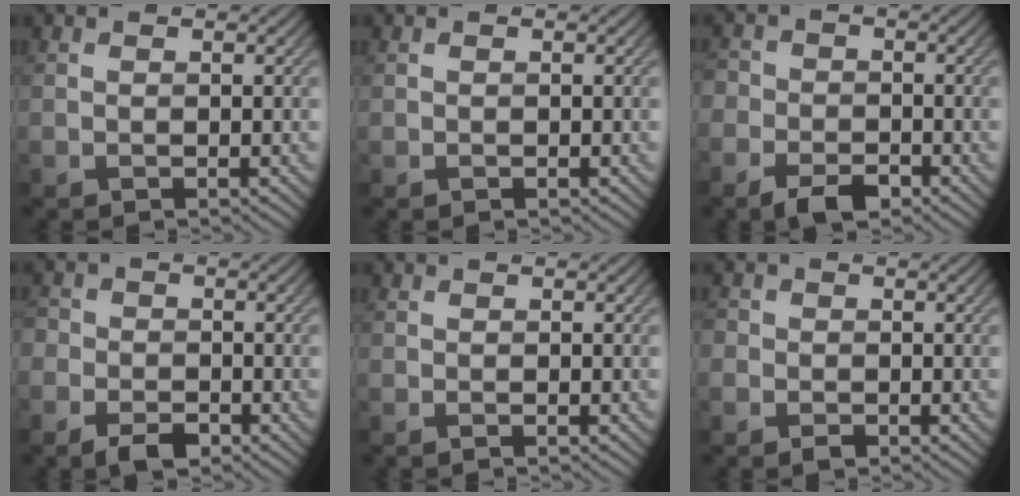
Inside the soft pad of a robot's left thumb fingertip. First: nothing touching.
{"total": 0.0}
{"total": 4.7, "force": [-2.9, 2.9, 2.3], "torque": [-0.043, -0.003, -0.062]}
{"total": 4.2, "force": [-2.5, 2.7, 2.0], "torque": [-0.037, -0.003, -0.057]}
{"total": 0.8, "force": [-0.5, 0.0, 0.5], "torque": [-0.012, -0.002, -0.010]}
{"total": 2.1, "force": [-1.0, 1.8, 0.7], "torque": [0.000, -0.005, -0.028]}